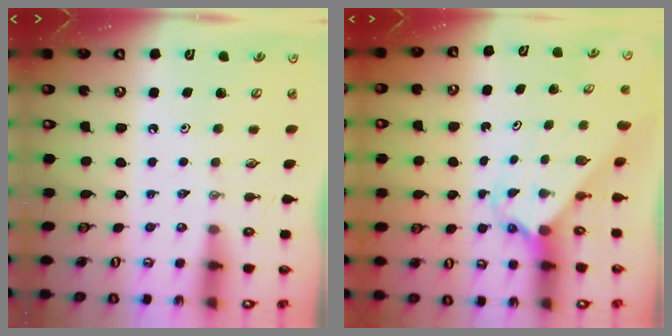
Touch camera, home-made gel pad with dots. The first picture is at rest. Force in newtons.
{"total": 2.5, "press": 2.5, "slide": 0.3}